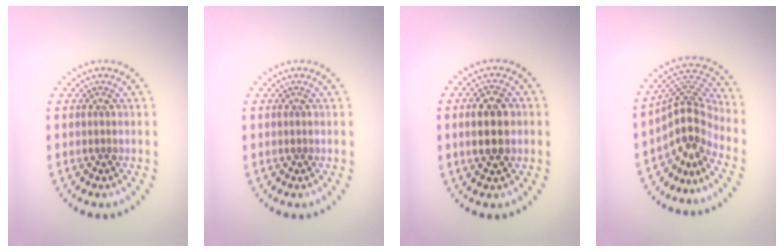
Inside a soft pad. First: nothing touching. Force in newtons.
{"total": 0.0}
{"total": 4.3, "press": 4.3, "slide": 0.1}
{"total": 4.1, "press": 2.8, "slide": 3.1}